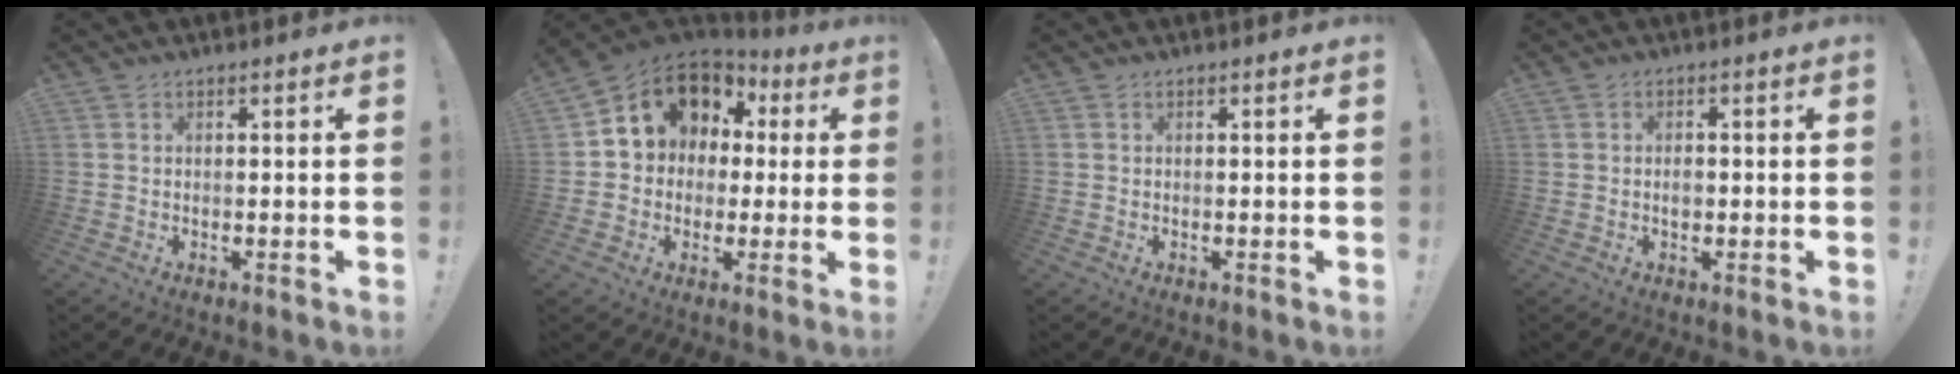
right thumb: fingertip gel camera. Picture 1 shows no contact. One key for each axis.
{"total": 10.9, "fx": 3.6, "fy": 9.2, "fz": 4.7, "tx": -0.070, "ty": -0.019, "tz": 0.073}
{"total": 0.0}
{"total": 2.0, "fx": -0.3, "fy": 1.4, "fz": 1.4, "tx": -0.011, "ty": 0.000, "tz": -0.009}